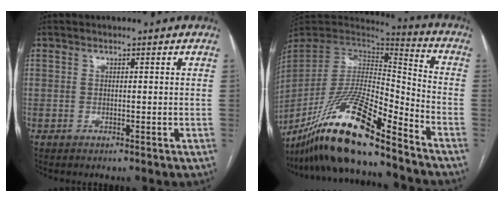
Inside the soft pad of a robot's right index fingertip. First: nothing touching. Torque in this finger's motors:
{"motor_torque": [0.52, -0.57, 0.58, 0.18]}